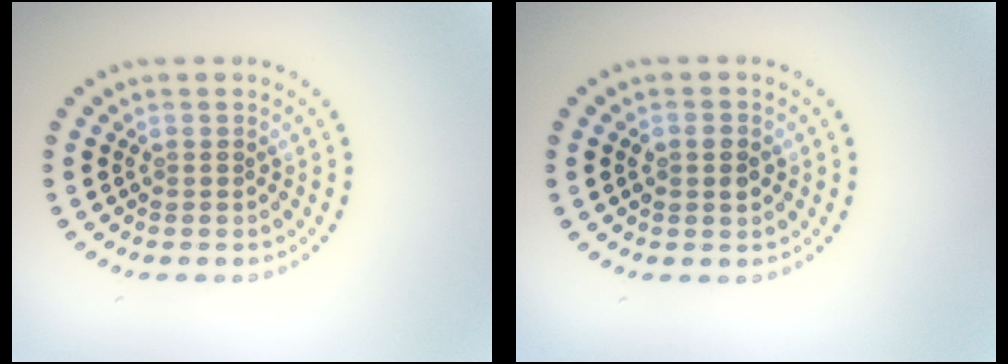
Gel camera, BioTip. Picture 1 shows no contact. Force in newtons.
{"total": 1.4, "press": 1.4, "slide": 0.2}